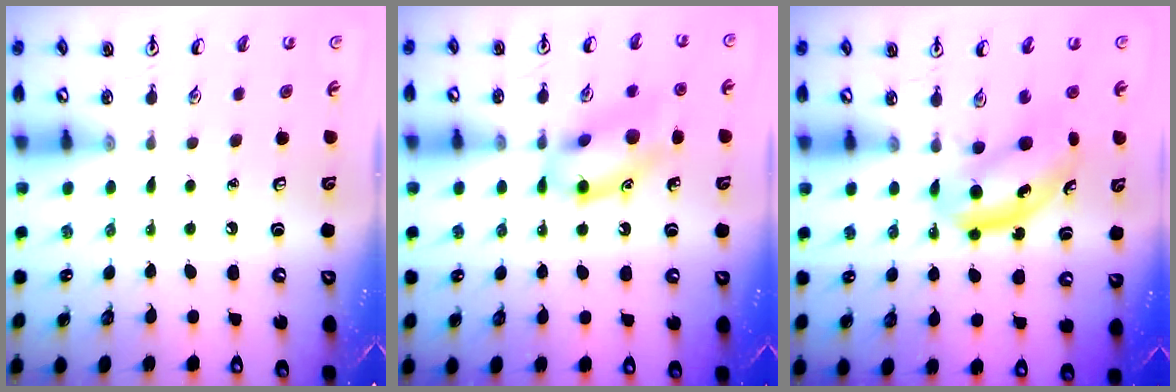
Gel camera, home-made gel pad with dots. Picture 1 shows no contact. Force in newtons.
{"total": 13.5, "press": 13.4, "slide": 1.4}
{"total": 4.6, "press": 4.6, "slide": 0.4}